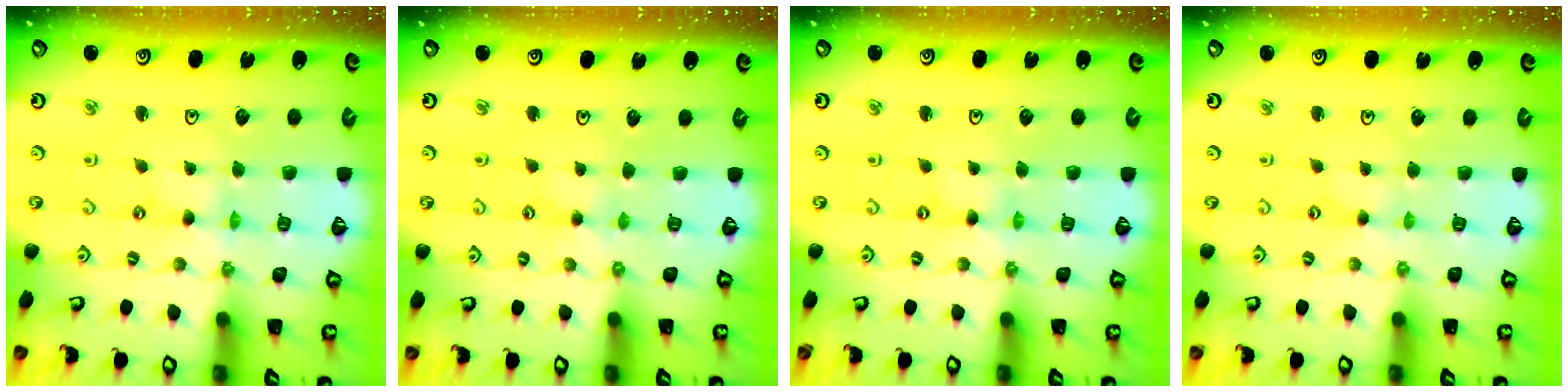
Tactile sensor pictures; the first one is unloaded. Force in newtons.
{"total": 2.2, "press": 2.2, "slide": 0.3}
{"total": 0.0}
{"total": 0.0}